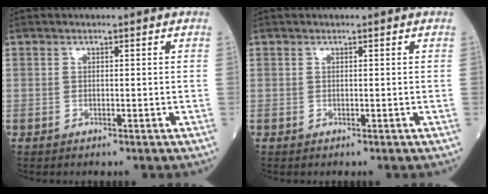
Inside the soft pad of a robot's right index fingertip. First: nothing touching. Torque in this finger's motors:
{"motor_torque": [0.00, 0.00, 0.00, 0.01]}